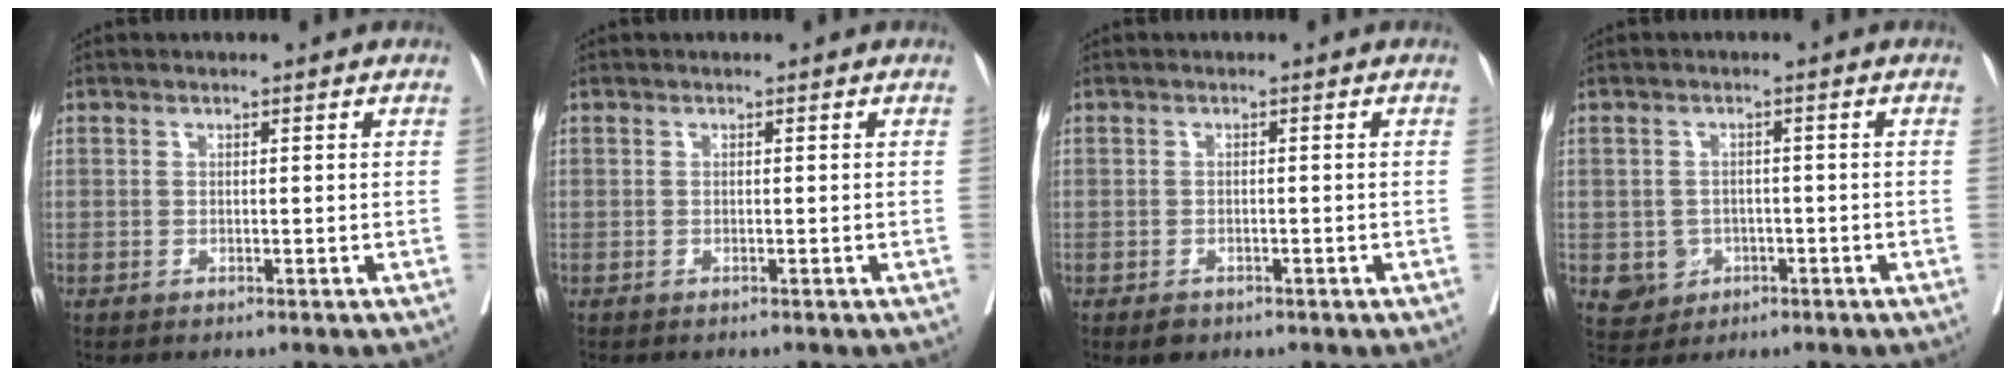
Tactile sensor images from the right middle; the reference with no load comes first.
{"total": 0.0}
{"total": 1.8, "force": [-1.1, 1.3, 0.7], "torque": [-0.008, 0.003, -0.009]}
{"total": 4.1, "force": [-1.3, 3.8, 0.6], "torque": [0.001, 0.009, -0.013]}